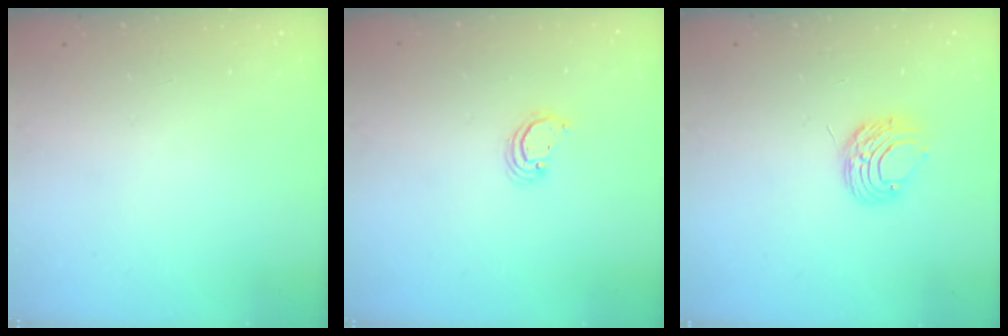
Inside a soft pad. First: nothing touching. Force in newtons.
{"total": 2.2, "press": 2.2, "slide": 0.2}
{"total": 7.4, "press": 7.4, "slide": 0.7}